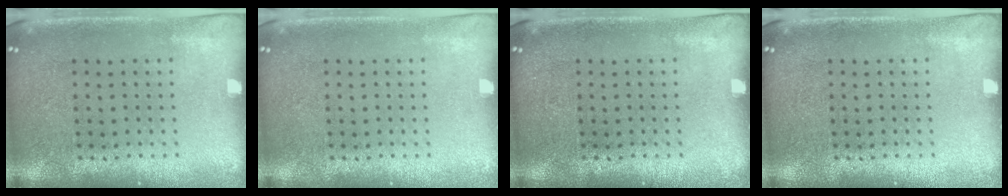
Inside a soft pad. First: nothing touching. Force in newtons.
{"total": 0.0}
{"total": 0.0}
{"total": 0.0}